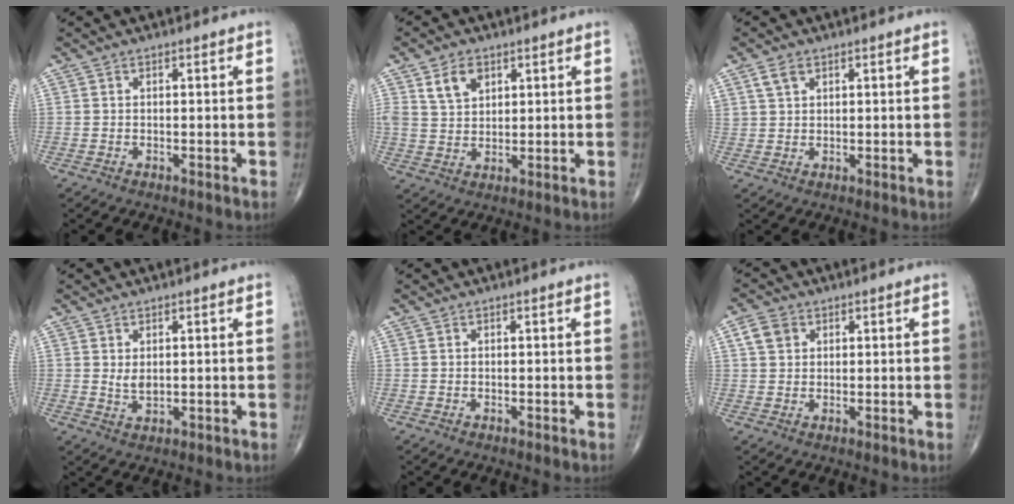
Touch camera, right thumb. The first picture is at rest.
{"total": 6.0, "force": [3.1, 3.9, 3.3], "torque": [-0.046, -0.016, 0.061]}
{"total": 3.1, "force": [1.7, 1.9, 1.6], "torque": [-0.029, -0.004, 0.039]}
{"total": 2.4, "force": [0.6, 1.3, 1.9], "torque": [-0.027, -0.008, 0.016]}
{"total": 0.0}
{"total": 4.0, "force": [1.5, 3.2, 1.9], "torque": [-0.026, 0.002, 0.027]}